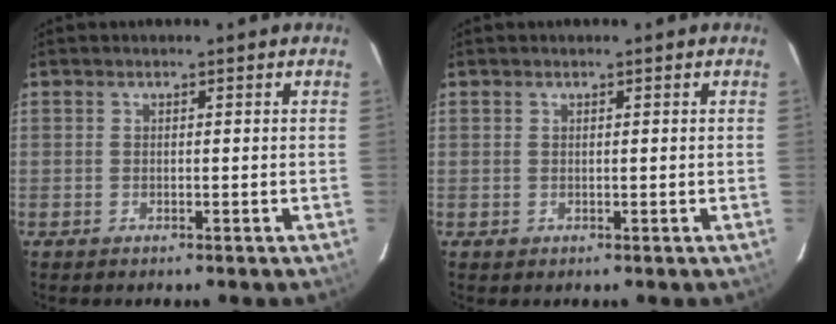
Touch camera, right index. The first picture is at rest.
{"total": 0.6, "force": [0.2, 0.6, 0.1], "torque": [0.002, 0.003, 0.002]}